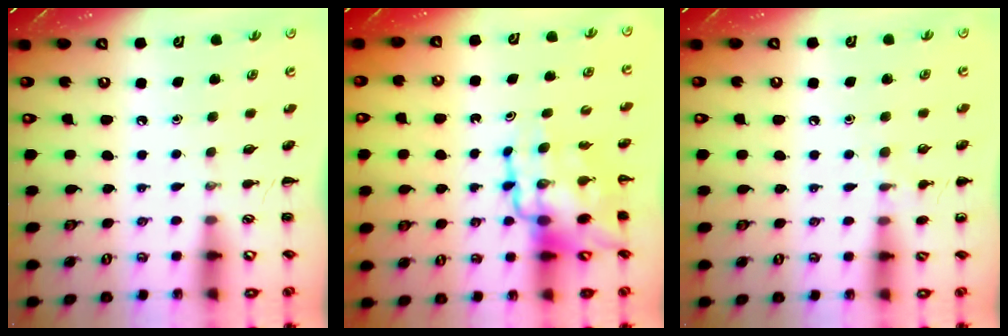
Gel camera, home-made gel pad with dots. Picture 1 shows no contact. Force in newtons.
{"total": 14.7, "press": 14.2, "slide": 3.9}
{"total": 6.7, "press": 6.4, "slide": 2.2}